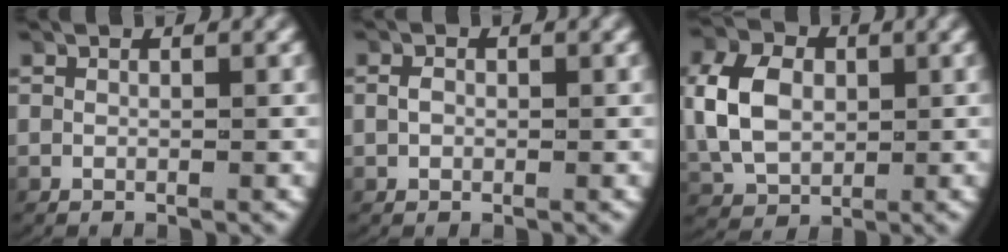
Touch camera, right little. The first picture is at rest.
{"total": 0.9, "force": [-0.1, 0.7, 0.6], "torque": [-0.018, 0.001, 0.000]}
{"total": 6.1, "force": [0.4, 4.7, 3.8], "torque": [-0.089, -0.009, 0.015]}